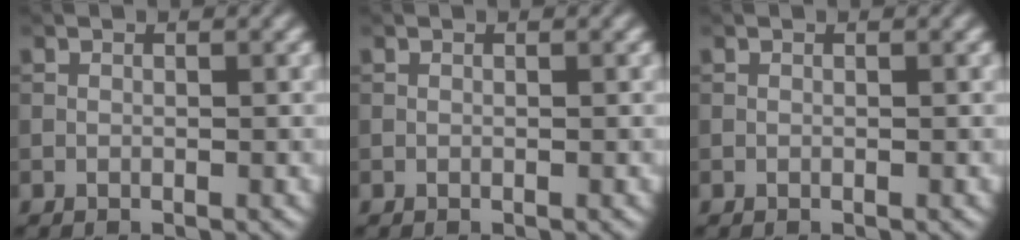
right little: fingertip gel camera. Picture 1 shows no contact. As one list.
[{"total": 0.0}, {"total": 0.0}]